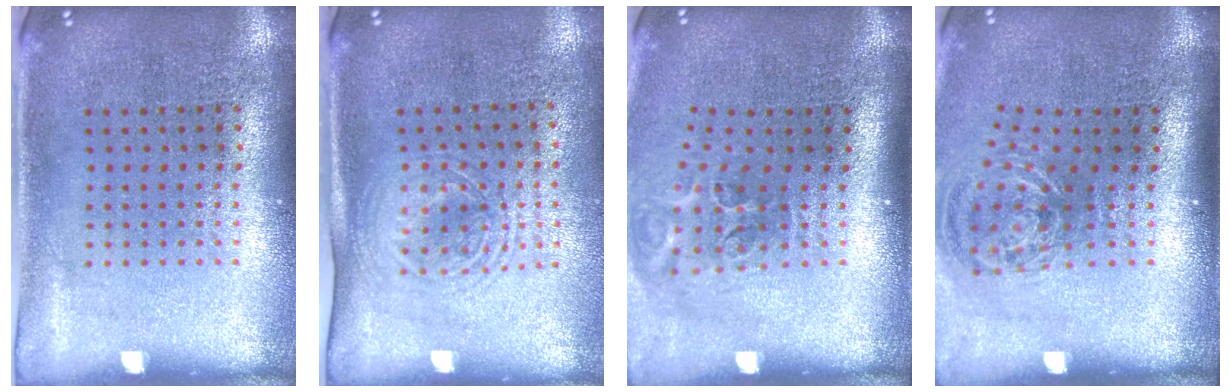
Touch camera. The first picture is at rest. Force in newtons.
{"total": 1.6, "press": 1.3, "slide": 0.9}
{"total": 2.0, "press": 1.2, "slide": 1.7}
{"total": 1.3, "press": 1.0, "slide": 0.9}